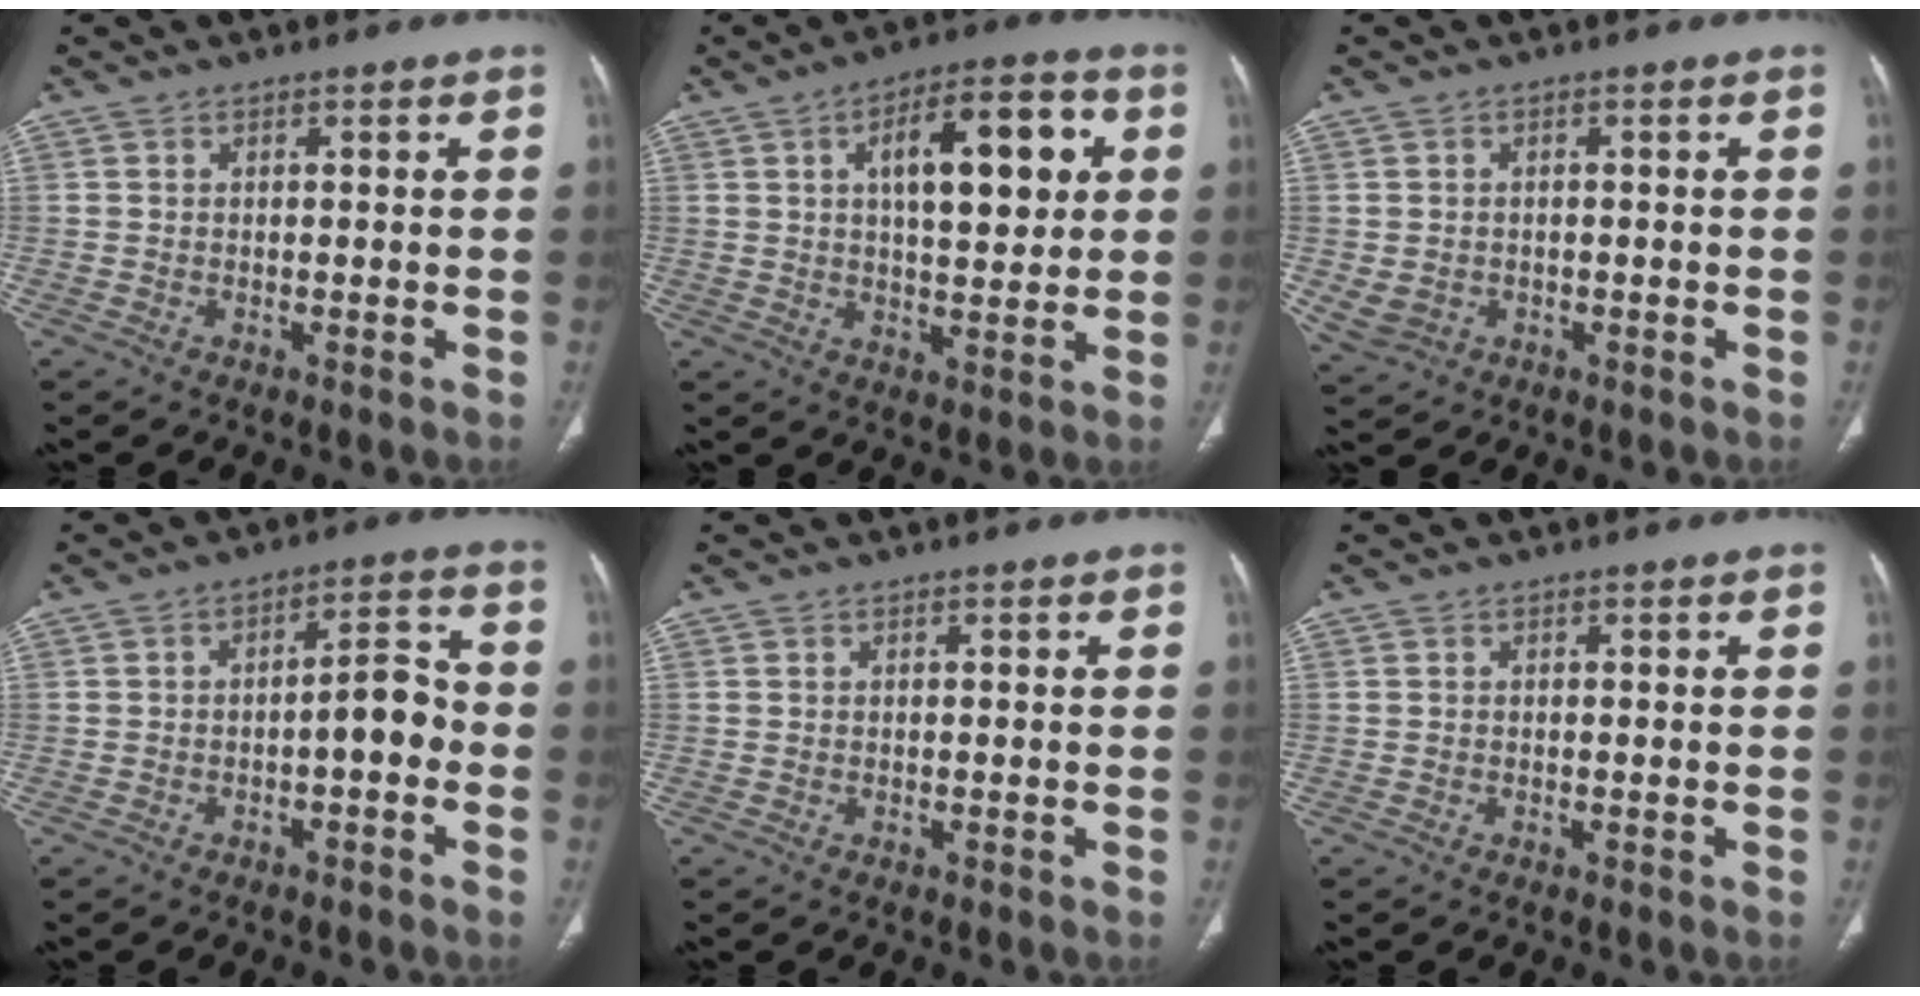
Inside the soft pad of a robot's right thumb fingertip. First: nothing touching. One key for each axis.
{"total": 14.7, "fx": 4.0, "fy": 6.1, "fz": 12.8, "tx": -0.160, "ty": 0.004, "tz": 0.059}
{"total": 3.8, "fx": -0.6, "fy": 3.3, "fz": 1.8, "tx": -0.038, "ty": 0.003, "tz": 0.004}
{"total": 6.4, "fx": -1.8, "fy": 2.6, "fz": 5.5, "tx": -0.065, "ty": 0.034, "tz": -0.029}
{"total": 0.0}
{"total": 0.0}